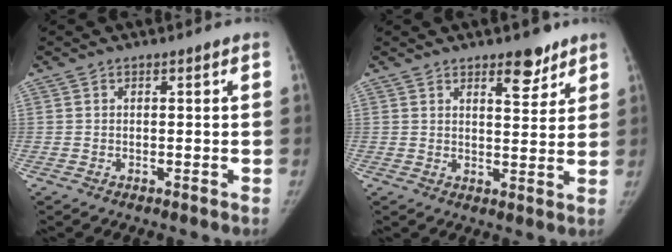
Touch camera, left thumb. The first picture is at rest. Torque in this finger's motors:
{"motor_torque": [0.30, -0.22, 0.86, -0.60, 0.04]}